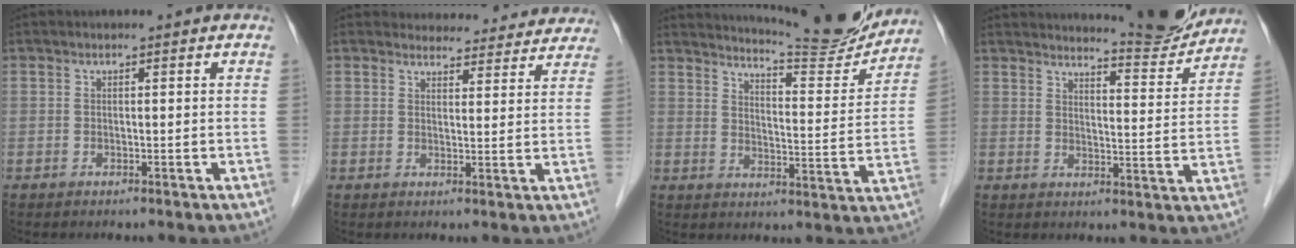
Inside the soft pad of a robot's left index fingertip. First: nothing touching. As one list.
[{"total": 13.3, "force": [12.6, 3.7, 1.5], "torque": [0.017, -0.006, 0.126]}, {"total": 15.5, "force": [14.8, 0.4, 4.3], "torque": [-0.068, -0.052, 0.189]}, {"total": 10.1, "force": [10.0, 0.0, 1.7], "torque": [-0.023, -0.031, 0.124]}]